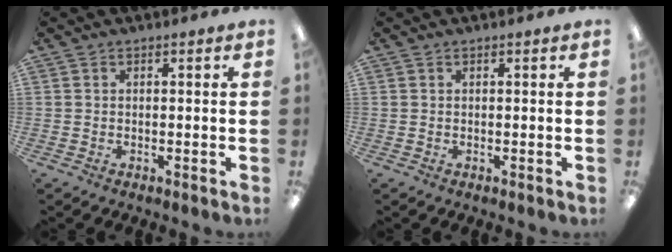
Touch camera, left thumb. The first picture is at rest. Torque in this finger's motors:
{"motor_torque": [-0.03, 0.03, 0.00, 0.00, 0.00]}